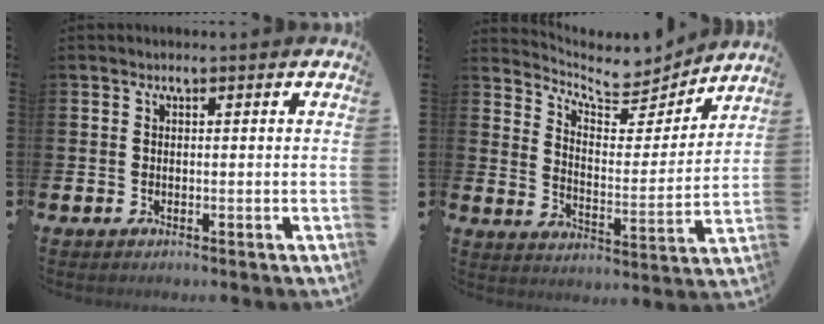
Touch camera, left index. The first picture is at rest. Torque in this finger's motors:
{"motor_torque": [0.03, -0.17, 0.13, 0.01]}